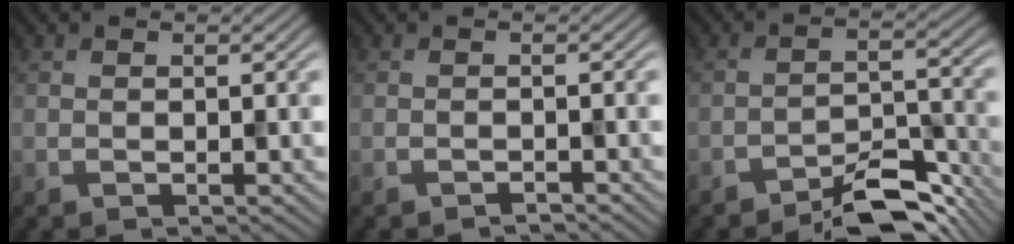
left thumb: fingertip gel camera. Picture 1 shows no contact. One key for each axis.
{"total": 0.8, "fx": -0.8, "fy": 0.1, "fz": 0.2, "tx": -0.001, "ty": 0.002, "tz": -0.016}
{"total": 6.7, "fx": -5.2, "fy": 2.1, "fz": 3.7, "tx": -0.050, "ty": 0.009, "tz": -0.087}